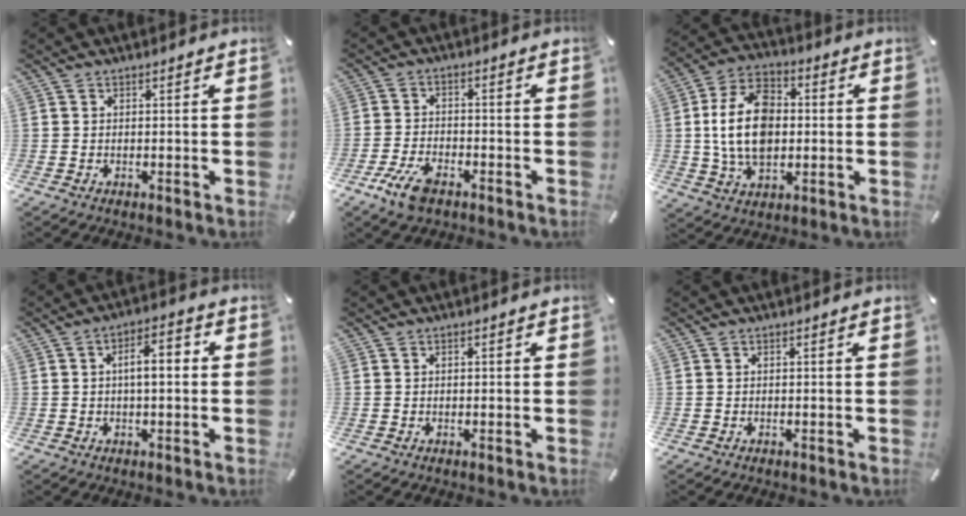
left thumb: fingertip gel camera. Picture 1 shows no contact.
{"total": 7.2, "force": [-4.1, 3.4, 4.9], "torque": [-0.112, 0.009, -0.078]}
{"total": 16.1, "force": [0.0, 11.1, 11.6], "torque": [-0.236, 0.010, 0.000]}
{"total": 6.6, "force": [0.3, 2.8, 5.9], "torque": [-0.088, 0.007, -0.003]}
{"total": 0.5, "force": [0.0, 0.4, 0.3], "torque": [-0.006, 0.001, -0.001]}
{"total": 0.0}